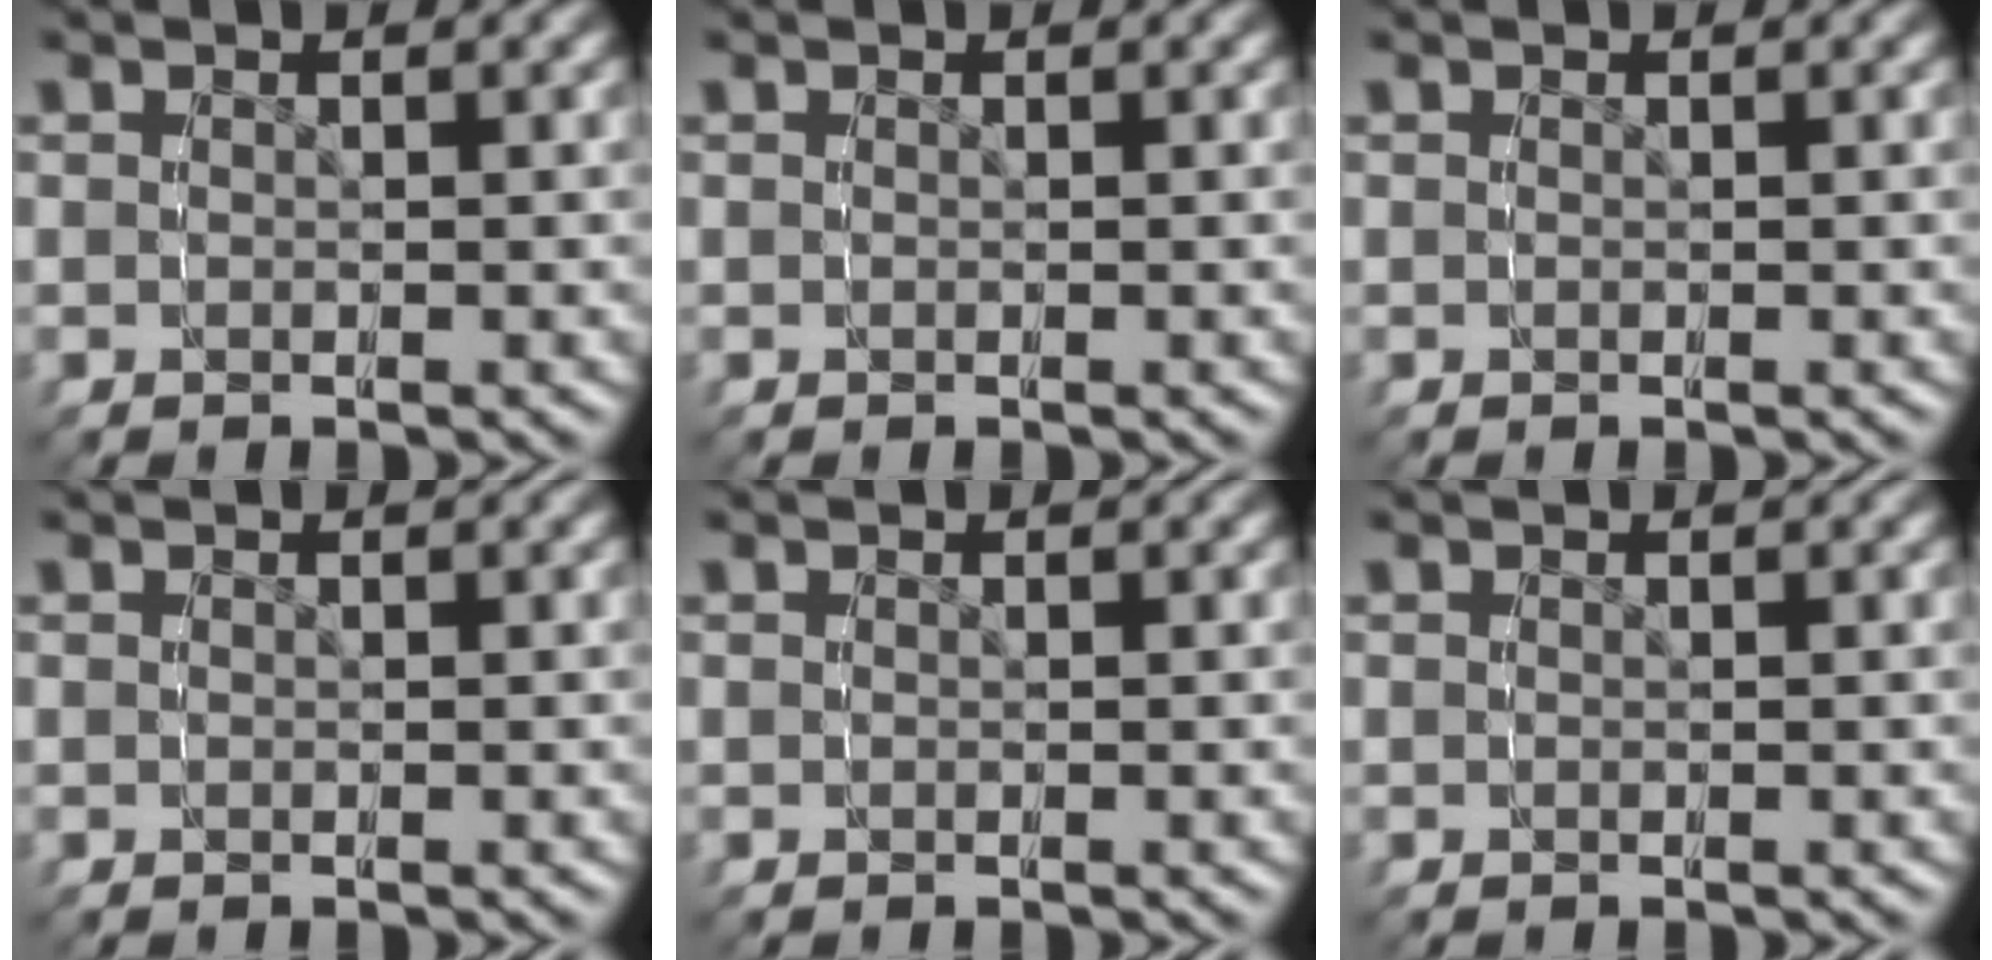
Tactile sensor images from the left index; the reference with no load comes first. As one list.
[{"total": 0.0}, {"total": 0.0}, {"total": 0.0}, {"total": 0.0}, {"total": 0.0}]